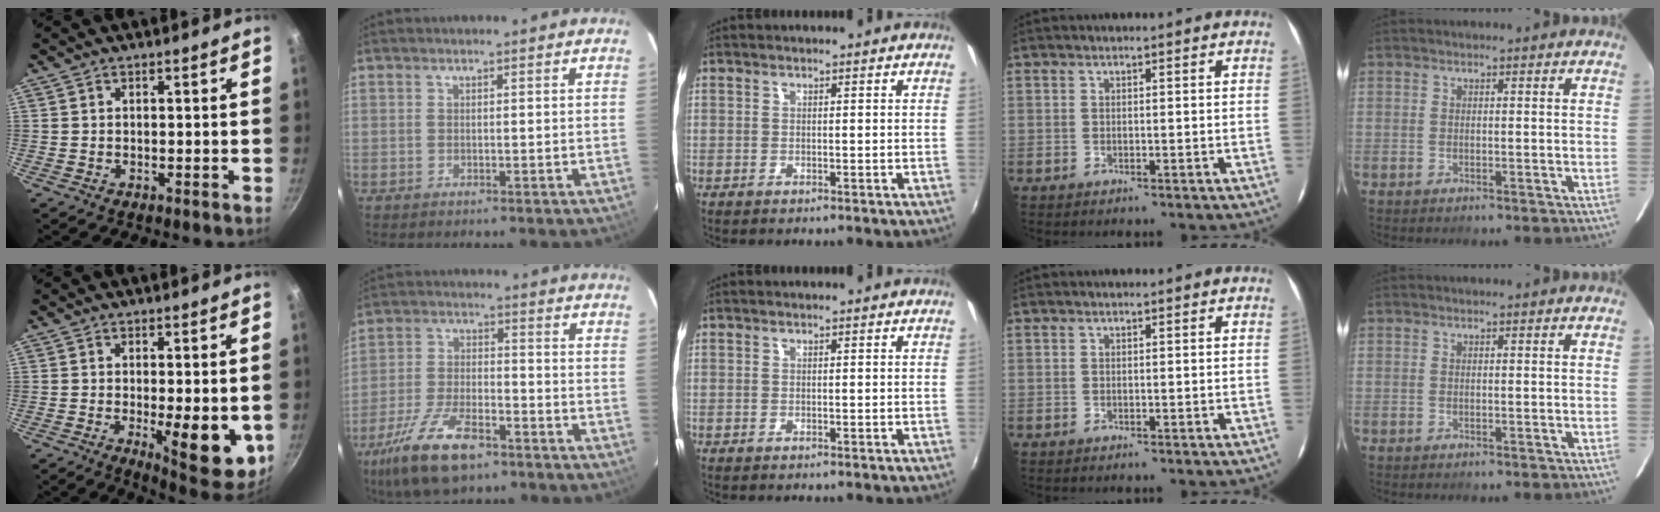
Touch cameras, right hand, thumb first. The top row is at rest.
{"thumb": {"total": 11.7, "force": [-2.0, 3.8, 10.9], "torque": [-0.118, -0.013, -0.015]}, "index": {"total": 14.3, "force": [-9.4, 5.5, 9.4], "torque": [-0.209, -0.024, -0.172]}}